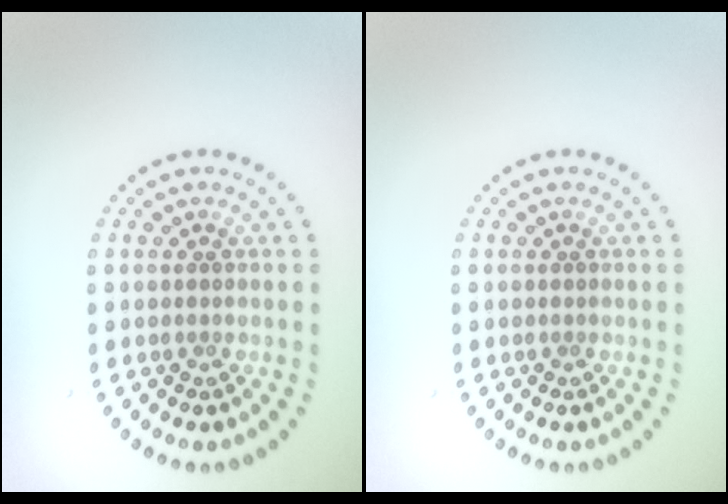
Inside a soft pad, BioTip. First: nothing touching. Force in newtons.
{"total": 0.0}